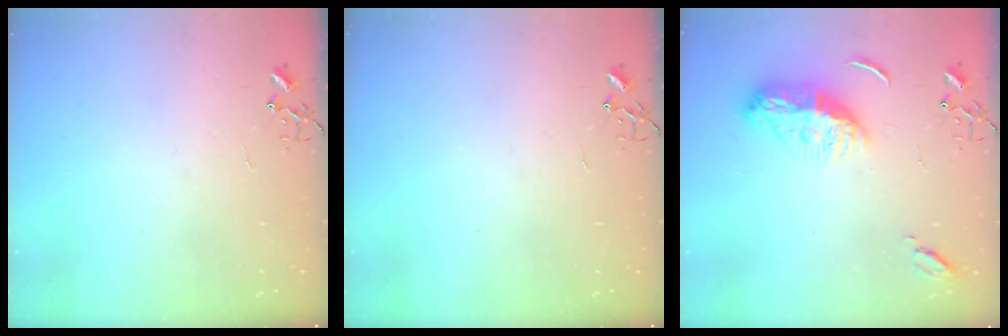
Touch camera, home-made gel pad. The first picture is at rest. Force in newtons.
{"total": 0.0}
{"total": 11.6, "press": 11.6, "slide": 1.0}